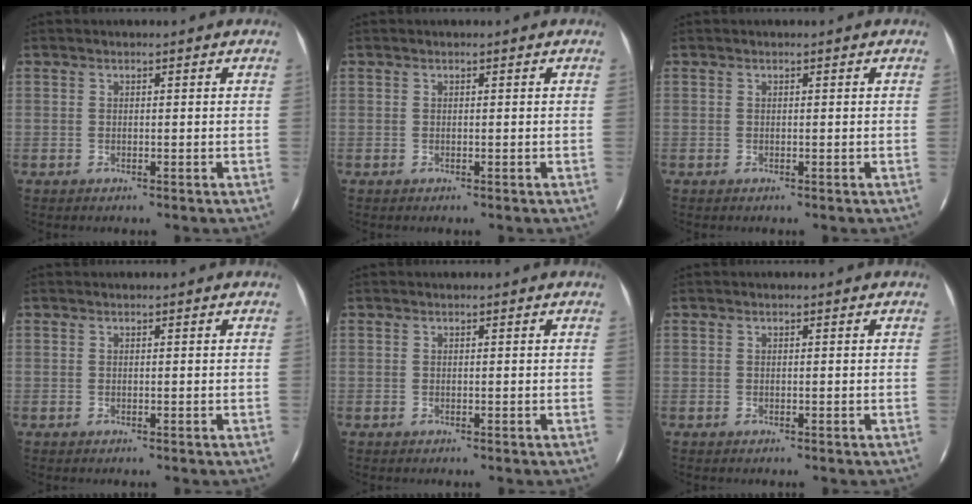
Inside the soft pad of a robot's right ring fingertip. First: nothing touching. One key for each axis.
{"total": 0.0}
{"total": 0.0}
{"total": 0.0}
{"total": 0.0}
{"total": 0.0}